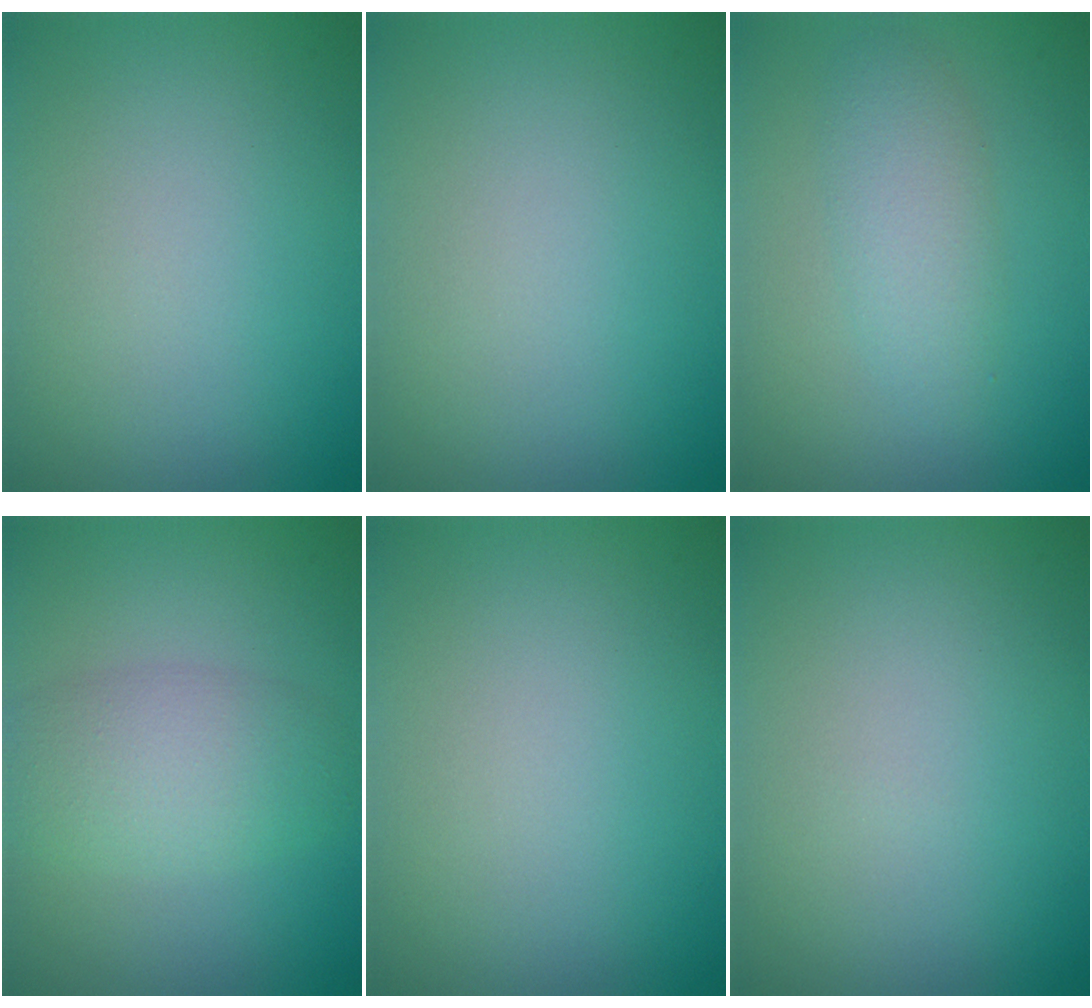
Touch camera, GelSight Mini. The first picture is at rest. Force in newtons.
{"total": 0.0}
{"total": 2.8, "press": 2.8, "slide": 0.1}
{"total": 4.2, "press": 4.2, "slide": 0.2}
{"total": 0.0}
{"total": 0.0}